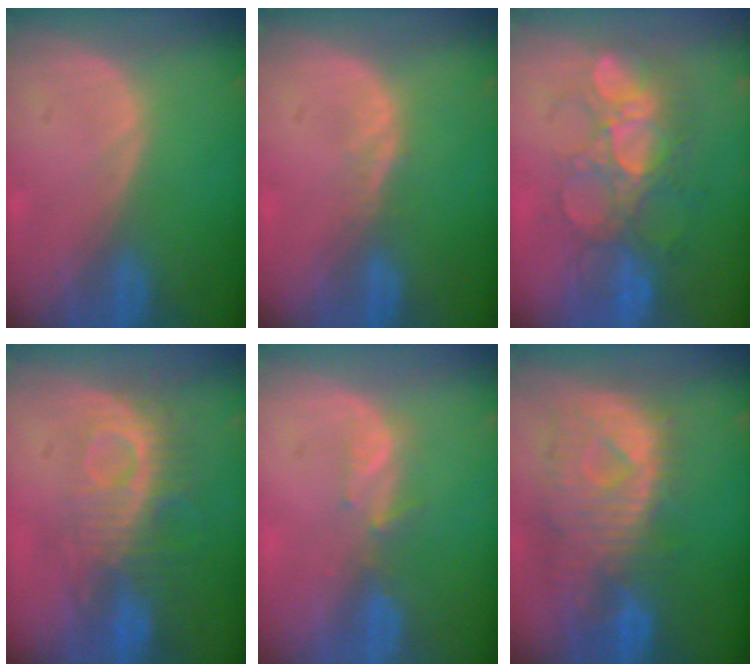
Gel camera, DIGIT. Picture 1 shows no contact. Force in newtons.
{"total": 1.1, "press": 1.1, "slide": 0.1}
{"total": 9.0, "press": 8.7, "slide": 2.3}
{"total": 9.3, "press": 8.2, "slide": 4.4}
{"total": 2.3, "press": 2.1, "slide": 0.8}
{"total": 11.2, "press": 9.7, "slide": 5.6}